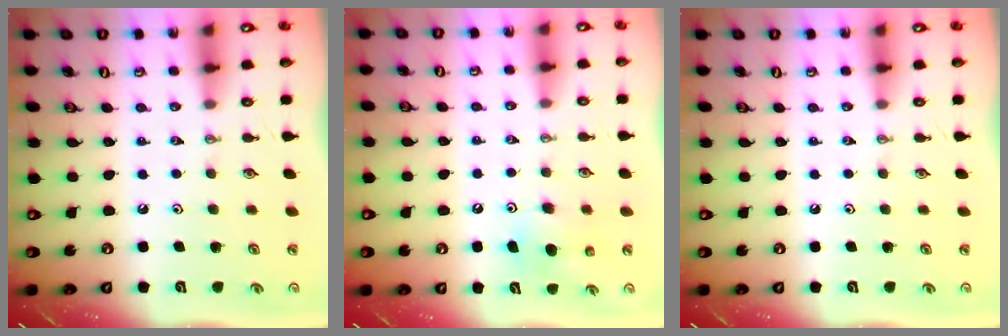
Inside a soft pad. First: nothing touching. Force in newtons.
{"total": 6.2, "press": 5.9, "slide": 1.8}
{"total": 0.0}